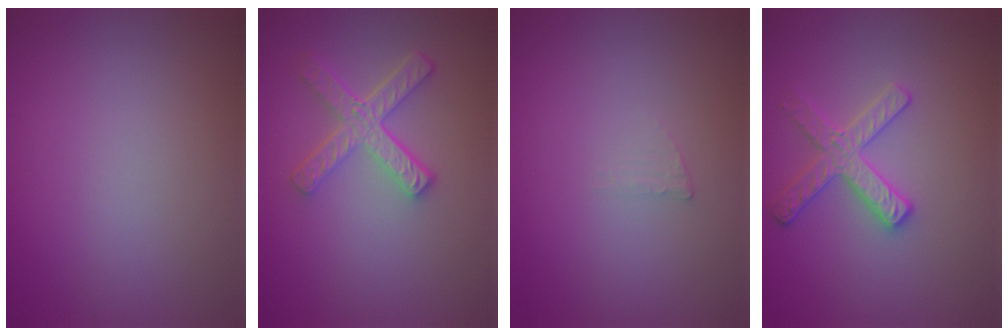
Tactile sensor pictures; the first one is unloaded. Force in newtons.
{"total": 4.5, "press": 3.3, "slide": 3.1}
{"total": 0.6, "press": 0.6, "slide": 0.1}
{"total": 2.9, "press": 2.8, "slide": 0.6}